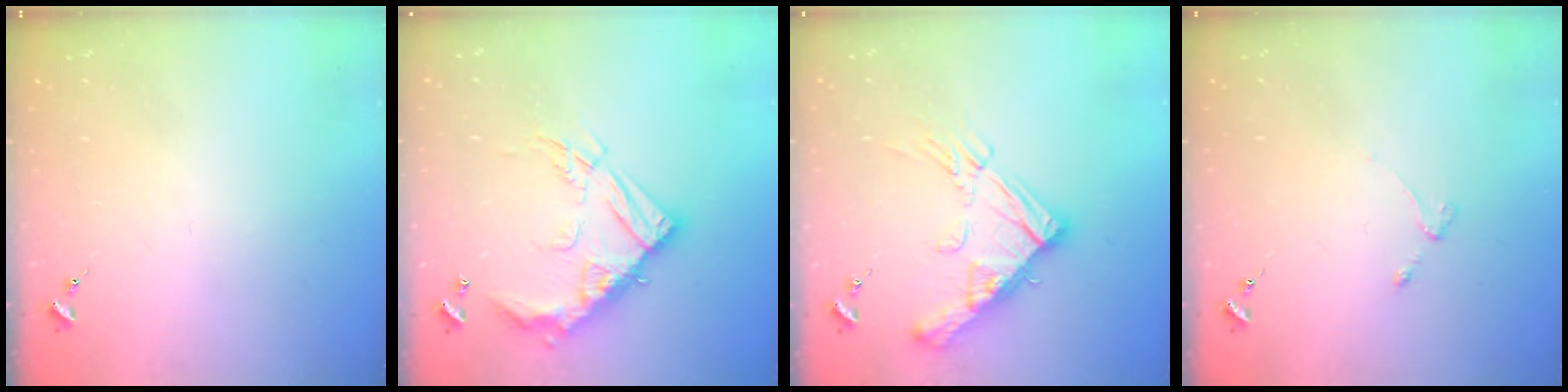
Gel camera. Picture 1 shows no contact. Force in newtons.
{"total": 19.4, "press": 19.2, "slide": 2.1}
{"total": 17.3, "press": 17.2, "slide": 1.7}
{"total": 3.1, "press": 3.0, "slide": 0.4}